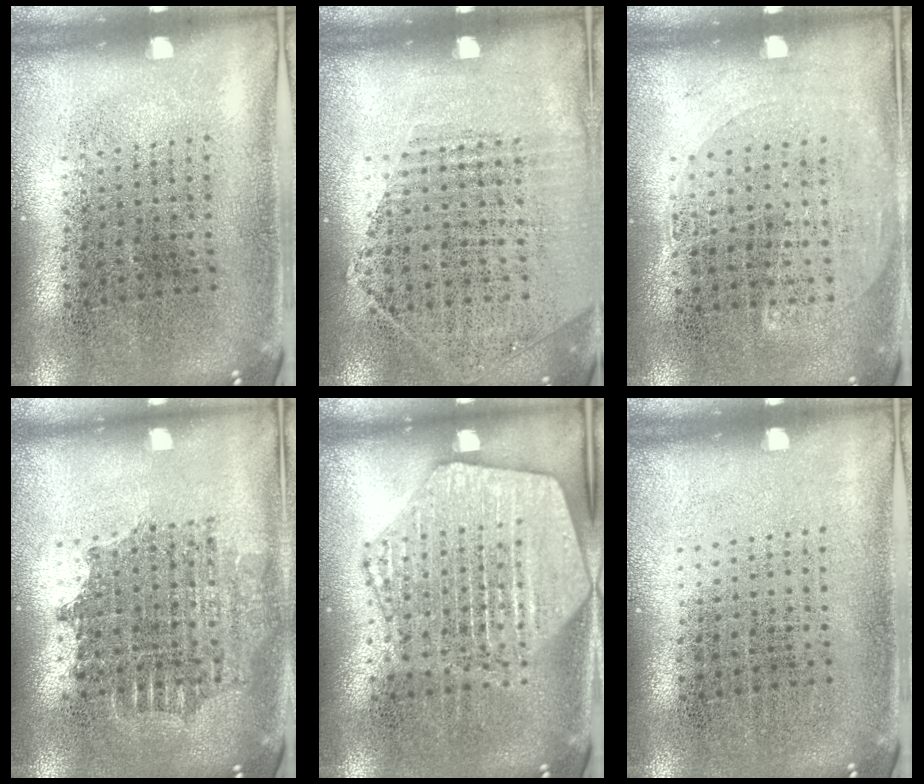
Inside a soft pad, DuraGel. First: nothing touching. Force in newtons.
{"total": 1.1, "press": 1.0, "slide": 0.6}
{"total": 1.3, "press": 1.0, "slide": 0.7}
{"total": 1.5, "press": 1.3, "slide": 0.8}
{"total": 2.2, "press": 2.2, "slide": 0.2}
{"total": 0.0}